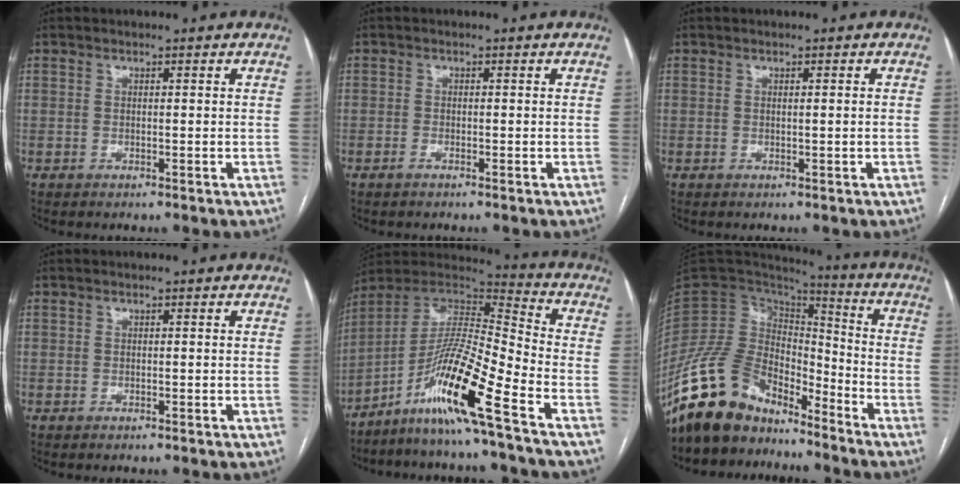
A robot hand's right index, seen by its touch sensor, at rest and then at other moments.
{"total": 0.7, "force": [-0.5, 0.3, 0.4], "torque": [-0.008, 0.000, -0.009]}
{"total": 0.6, "force": [0.0, -0.1, 0.6], "torque": [-0.009, 0.000, 0.002]}
{"total": 0.0}
{"total": 15.3, "force": [-9.0, -1.2, 12.3], "torque": [-0.238, -0.005, -0.168]}
{"total": 14.9, "force": [-12.0, 6.7, 5.8], "torque": [-0.120, 0.036, -0.227]}